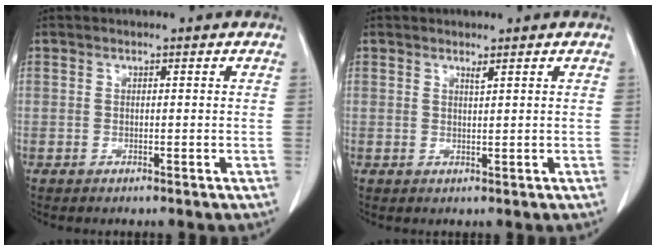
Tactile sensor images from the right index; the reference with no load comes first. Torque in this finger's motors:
{"motor_torque": [0.01, 0.01, 0.00, 0.00]}